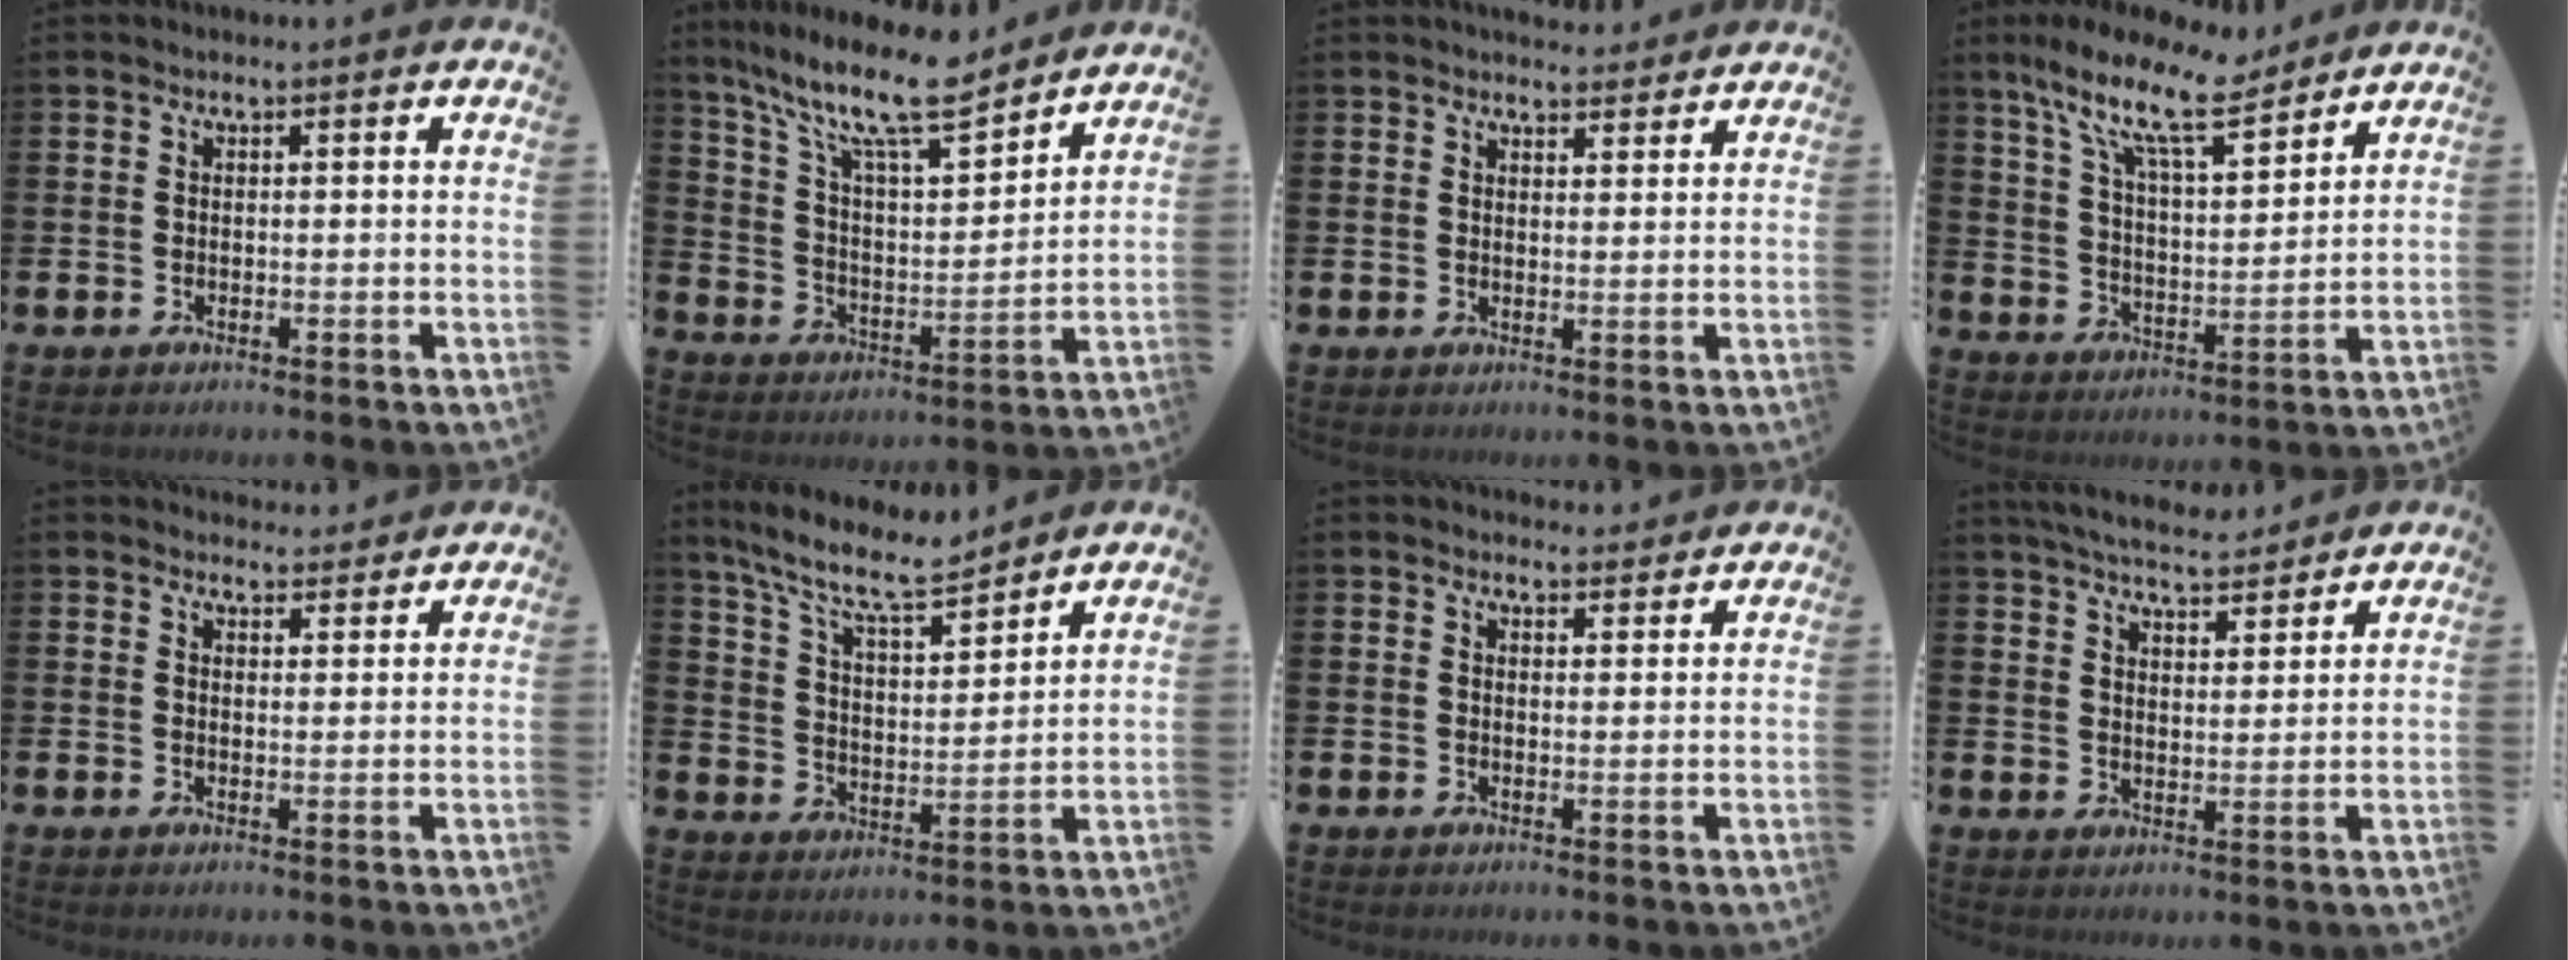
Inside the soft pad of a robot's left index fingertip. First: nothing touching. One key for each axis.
{"total": 12.8, "fx": 10.8, "fy": 2.5, "fz": 6.4, "tx": -0.143, "ty": -0.065, "tz": 0.185}
{"total": 3.3, "fx": 3.2, "fy": 0.8, "fz": 0.0, "tx": 0.003, "ty": -0.017, "tz": 0.057}
{"total": 12.5, "fx": 9.8, "fy": 3.5, "fz": 6.9, "tx": -0.155, "ty": -0.048, "tz": 0.168}
{"total": 3.3, "fx": 3.2, "fy": 0.7, "fz": -0.1, "tx": 0.005, "ty": -0.020, "tz": 0.056}
{"total": 9.9, "fx": 8.8, "fy": 1.9, "fz": 4.2, "tx": -0.110, "ty": -0.045, "tz": 0.157}
{"total": 2.8, "fx": 2.7, "fy": 0.6, "fz": -0.1, "tx": 0.006, "ty": -0.017, "tz": 0.047}
{"total": 6.0, "fx": 5.8, "fy": 0.8, "fz": 1.1, "tx": -0.038, "ty": -0.029, "tz": 0.104}